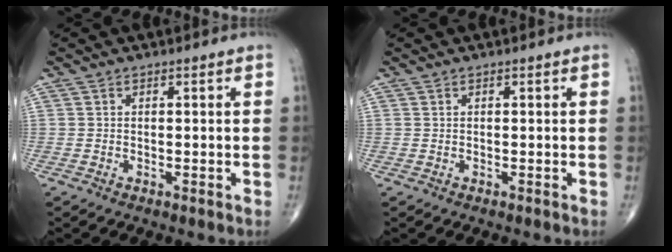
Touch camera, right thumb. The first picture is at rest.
{"total": 0.0}